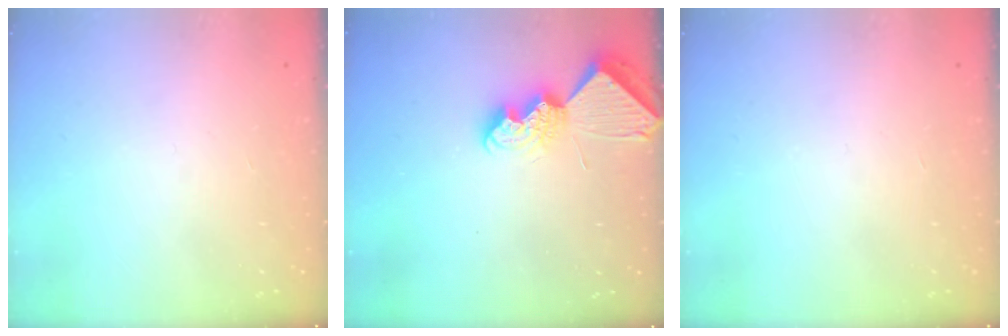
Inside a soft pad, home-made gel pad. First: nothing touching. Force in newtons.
{"total": 8.3, "press": 8.2, "slide": 0.9}
{"total": 0.0}